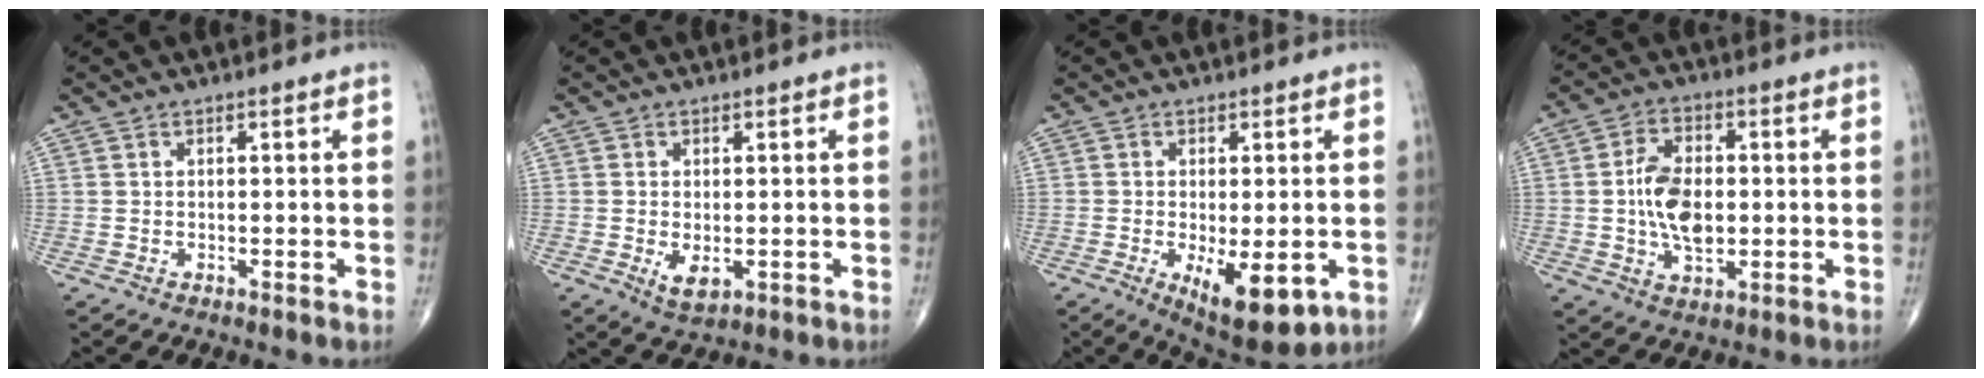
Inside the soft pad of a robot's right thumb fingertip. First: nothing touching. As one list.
[{"total": 3.6, "force": [-0.7, 1.9, 3.0], "torque": [-0.048, -0.009, -0.003]}, {"total": 10.6, "force": [-3.2, 4.1, 9.2], "torque": [-0.131, -0.017, -0.036]}, {"total": 10.0, "force": [-0.2, 5.9, 8.0], "torque": [-0.134, 0.004, -0.003]}]